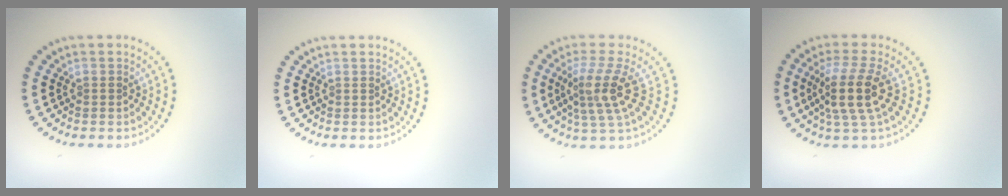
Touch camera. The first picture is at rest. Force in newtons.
{"total": 0.0}
{"total": 4.0, "press": 2.9, "slide": 2.8}
{"total": 4.3, "press": 3.5, "slide": 2.4}